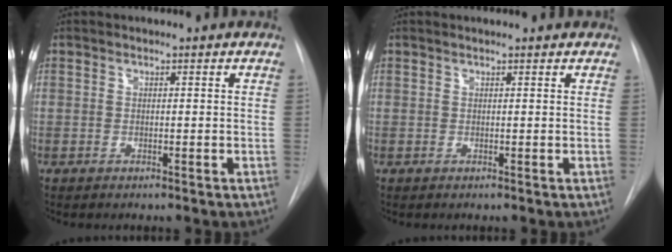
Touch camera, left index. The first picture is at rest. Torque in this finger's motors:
{"motor_torque": [0.76, -1.38, -0.03, 0.00]}